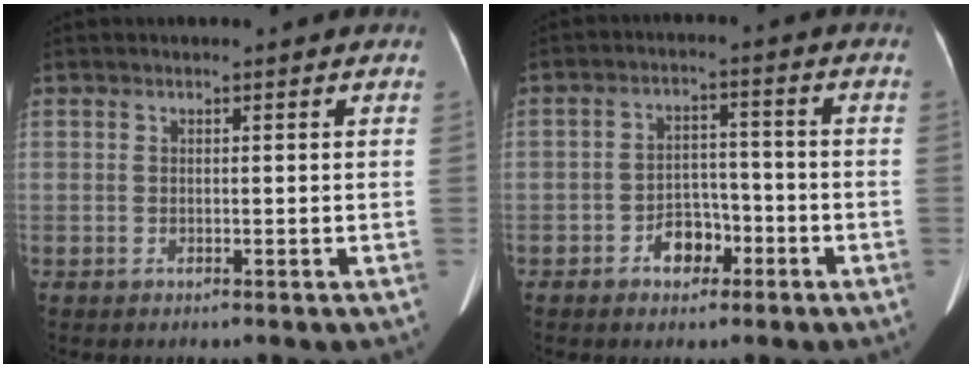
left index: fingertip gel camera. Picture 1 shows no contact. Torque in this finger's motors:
{"motor_torque": [0.04, -0.02, 0.03, 0.01]}